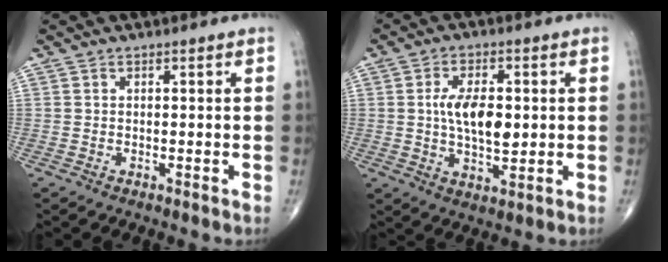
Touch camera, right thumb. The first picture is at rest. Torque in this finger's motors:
{"motor_torque": [0.98, 0.90, 0.32, -0.50, 0.08]}